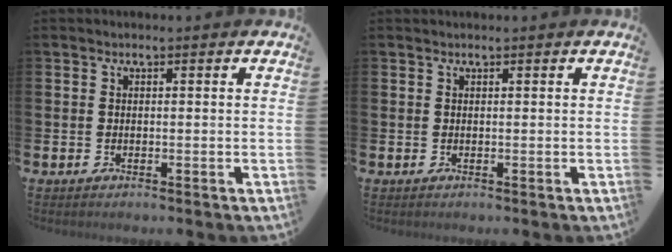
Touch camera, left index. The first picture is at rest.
{"total": 0.0}